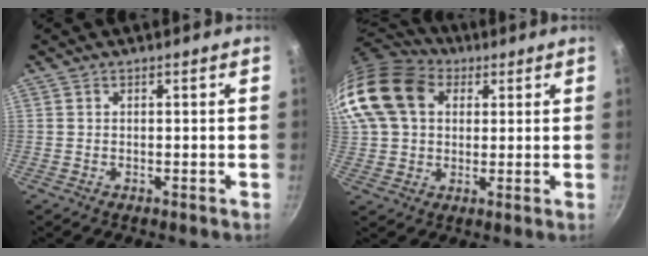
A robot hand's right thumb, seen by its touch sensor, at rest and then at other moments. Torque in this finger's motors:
{"motor_torque": [1.99, 3.02, 1.88, 0.08, 0.36]}